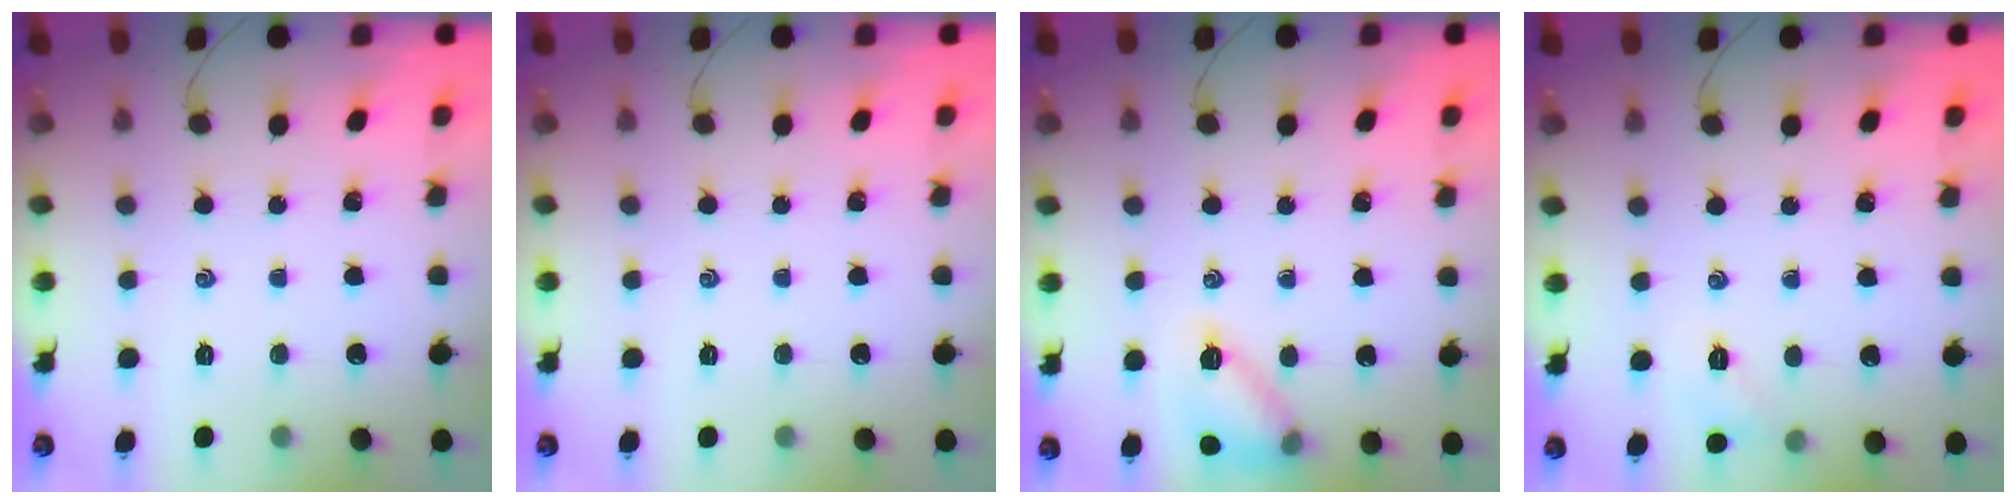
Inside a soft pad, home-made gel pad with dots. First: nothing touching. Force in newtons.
{"total": 0.0}
{"total": 11.6, "press": 11.6, "slide": 0.3}
{"total": 6.0, "press": 5.8, "slide": 1.5}